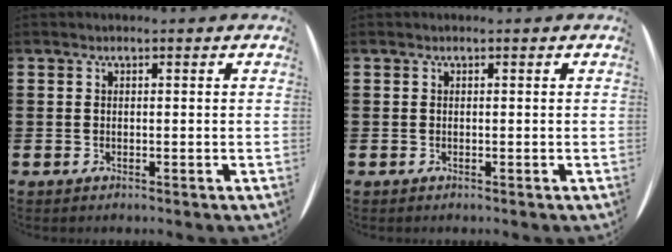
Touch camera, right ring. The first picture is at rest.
{"total": 0.0}